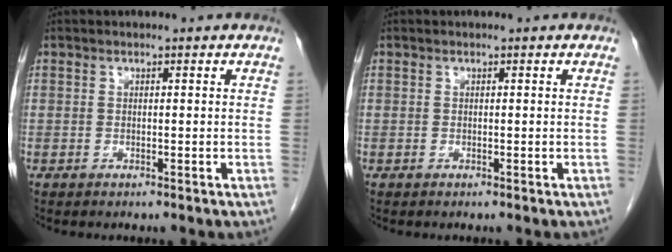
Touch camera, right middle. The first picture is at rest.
{"total": 0.0}